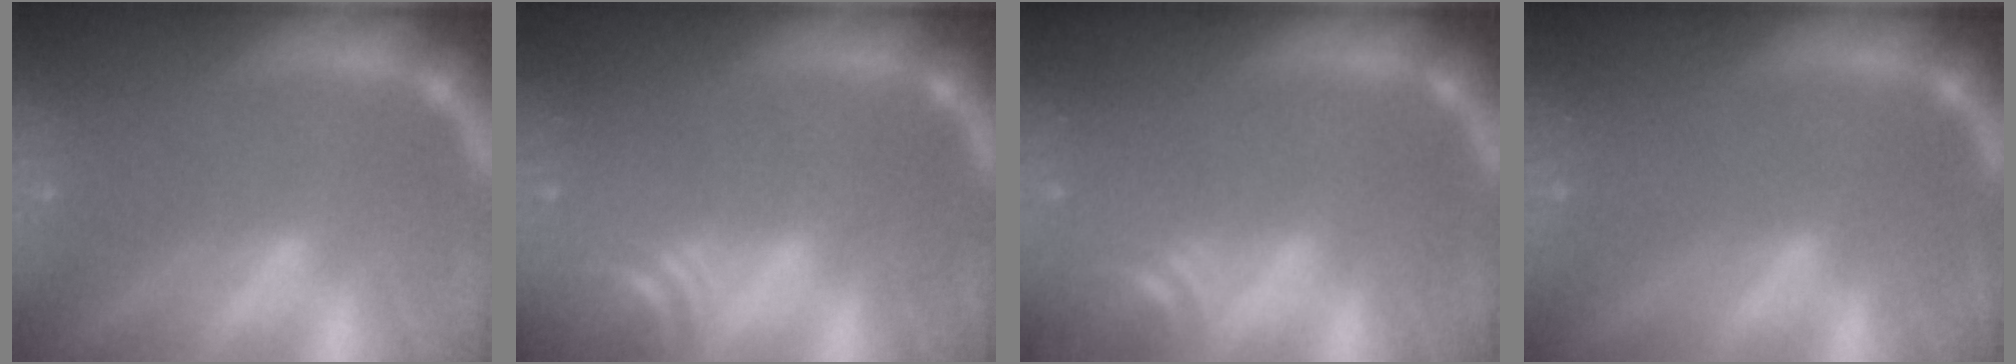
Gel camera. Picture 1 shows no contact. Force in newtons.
{"total": 4.5}
{"total": 3.0}
{"total": 0.0}